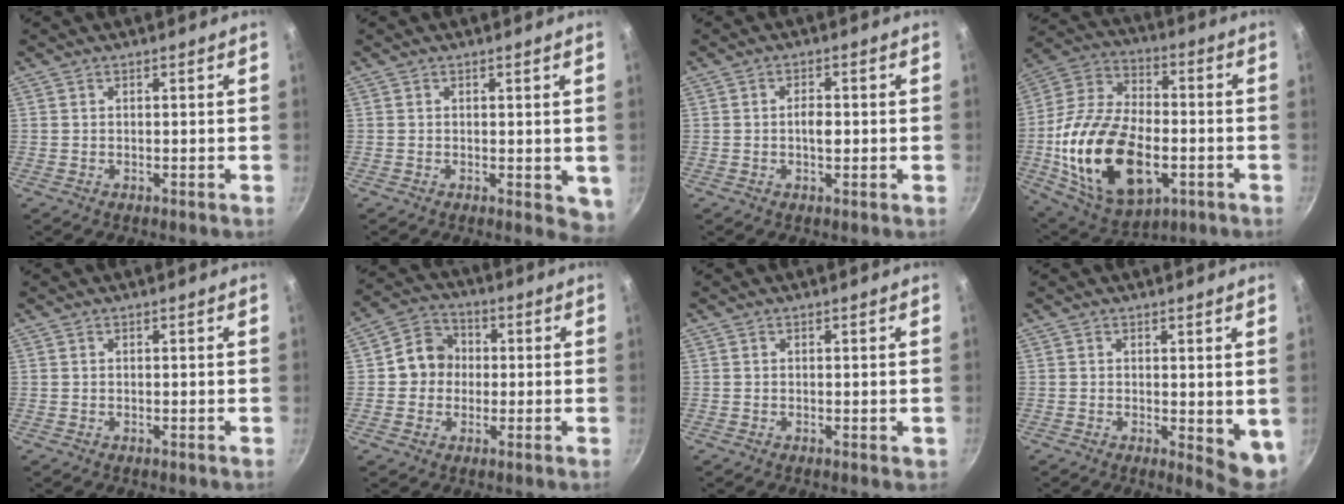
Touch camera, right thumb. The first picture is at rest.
{"total": 3.5, "force": [0.2, 2.0, 2.9], "torque": [-0.030, -0.007, 0.004]}
{"total": 3.1, "force": [-0.3, 1.5, 2.7], "torque": [-0.037, 0.006, -0.008]}
{"total": 25.7, "force": [-5.6, 15.2, 20.0], "torque": [-0.366, 0.024, -0.090]}
{"total": 0.0}
{"total": 8.0, "force": [0.0, 7.3, 3.3], "torque": [-0.015, 0.020, -0.017]}
{"total": 0.8, "force": [-0.1, 0.3, 0.7], "torque": [-0.008, 0.000, -0.003]}
{"total": 5.6, "force": [0.5, 2.5, 5.0], "torque": [-0.055, -0.007, 0.011]}